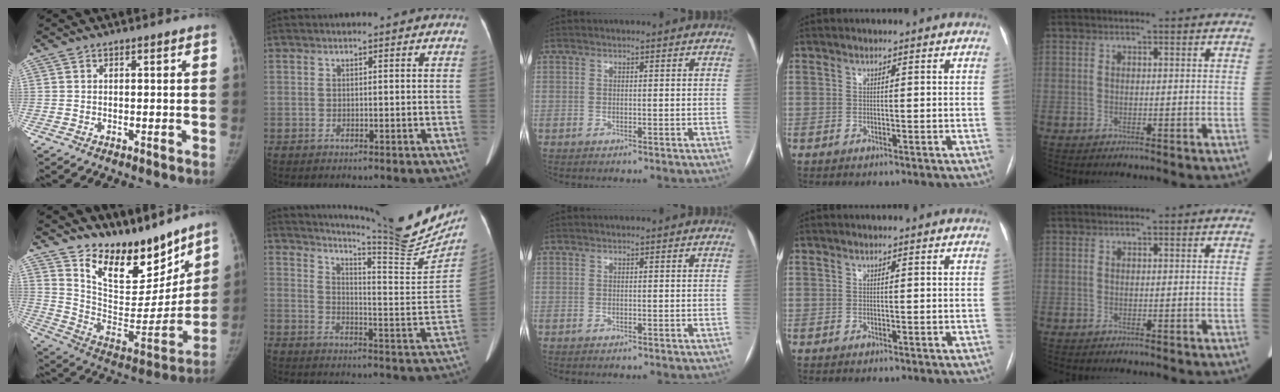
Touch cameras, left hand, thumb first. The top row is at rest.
{"thumb": {"total": 19.7, "force": [15.4, 8.4, 9.0], "torque": [-0.079, -0.110, 0.260]}, "index": {"total": 19.7, "force": [17.9, 0.2, 8.3], "torque": [-0.133, -0.076, 0.234]}}